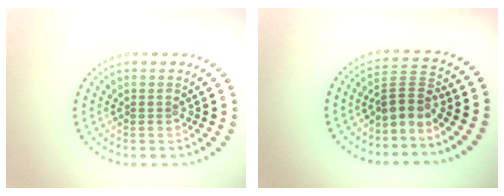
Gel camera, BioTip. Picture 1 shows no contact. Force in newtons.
{"total": 2.8, "press": 2.0, "slide": 2.0}